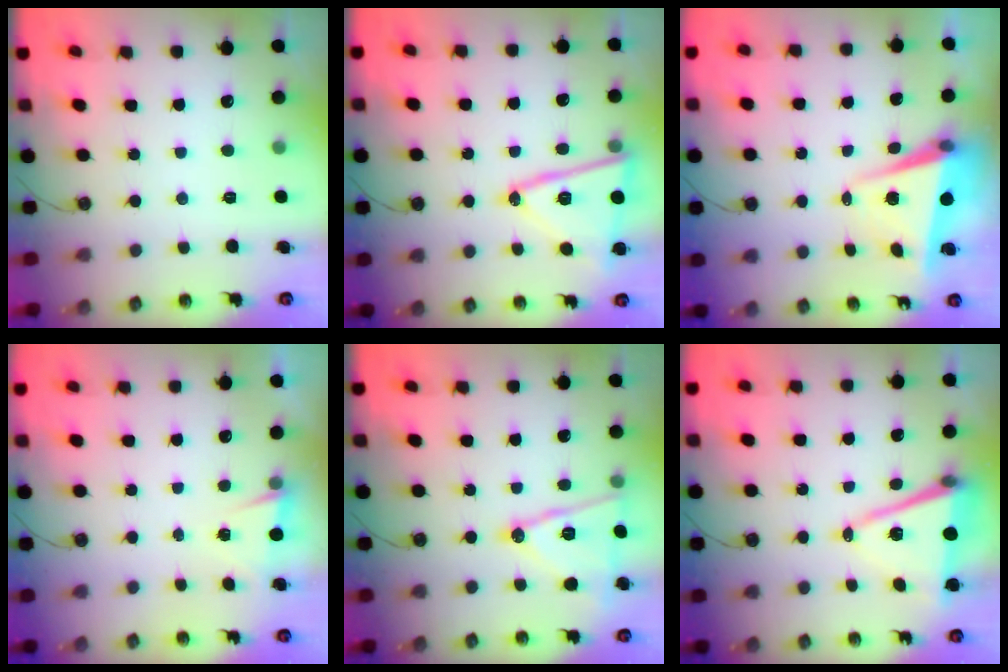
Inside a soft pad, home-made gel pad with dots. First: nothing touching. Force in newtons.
{"total": 16.4, "press": 16.3, "slide": 1.0}
{"total": 5.7, "press": 5.5, "slide": 1.4}
{"total": 1.3, "press": 0.7, "slide": 1.1}
{"total": 14.0, "press": 13.5, "slide": 3.7}
{"total": 10.6, "press": 9.8, "slide": 3.9}